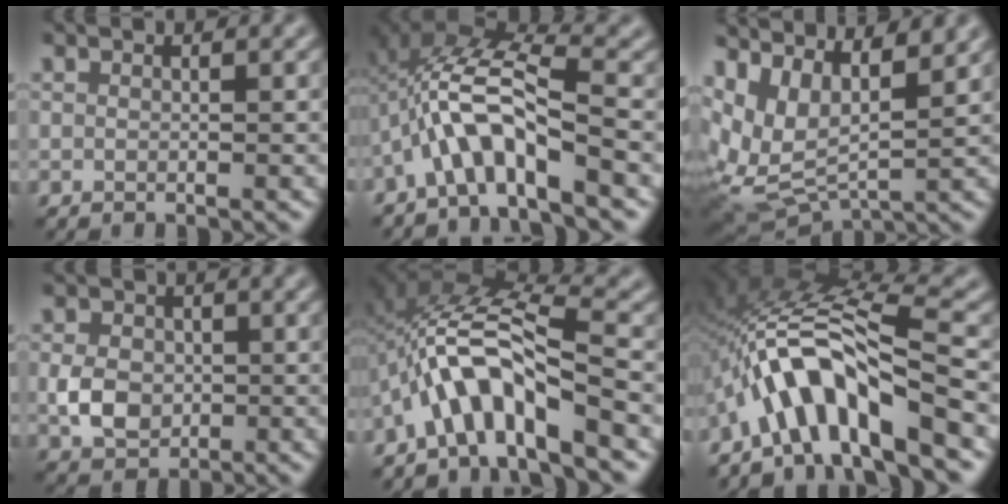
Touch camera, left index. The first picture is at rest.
{"total": 7.9, "force": [-3.2, 2.1, 6.9], "torque": [-0.140, 0.022, -0.067]}
{"total": 10.0, "force": [3.9, 5.5, 7.4], "torque": [-0.154, 0.018, 0.092]}
{"total": 3.4, "force": [-0.7, 2.7, 1.9], "torque": [-0.047, 0.001, -0.013]}
{"total": 7.3, "force": [-3.9, 1.6, 6.0], "torque": [-0.113, 0.021, -0.075]}
{"total": 10.5, "force": [-5.2, 2.5, 8.8], "torque": [-0.159, 0.024, -0.091]}